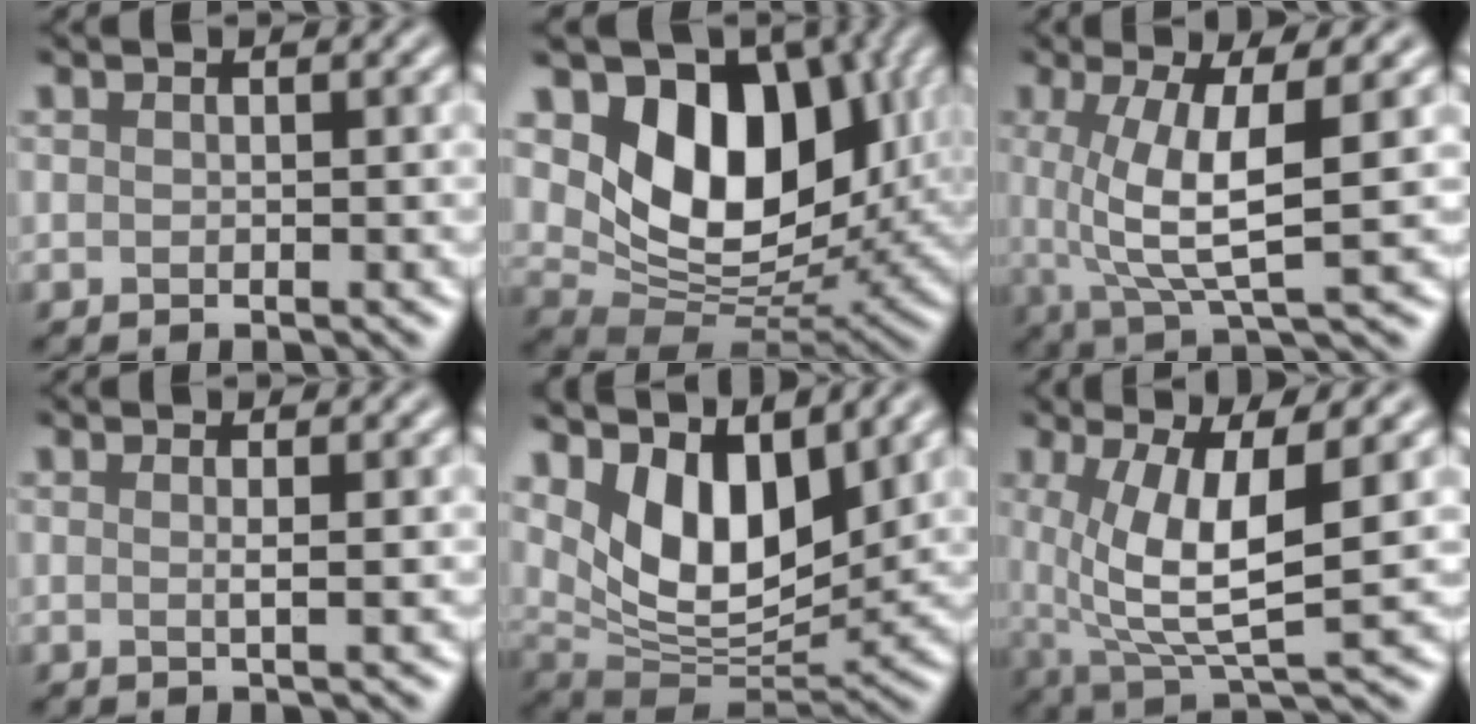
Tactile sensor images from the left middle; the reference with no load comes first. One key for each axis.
{"total": 9.1, "fx": 2.6, "fy": 6.2, "fz": 6.2, "tx": -0.104, "ty": -0.014, "tz": 0.061}
{"total": 6.1, "fx": -0.4, "fy": 1.1, "fz": 5.9, "tx": -0.129, "ty": 0.005, "tz": 0.015}
{"total": 0.8, "fx": -0.1, "fy": 0.0, "fz": 0.8, "tx": -0.018, "ty": 0.004, "tz": -0.006}
{"total": 7.2, "fx": 3.1, "fy": 3.5, "fz": 5.4, "tx": -0.115, "ty": -0.013, "tz": 0.075}
{"total": 6.8, "fx": -0.2, "fy": 1.8, "fz": 6.6, "tx": -0.152, "ty": -0.003, "tz": 0.020}